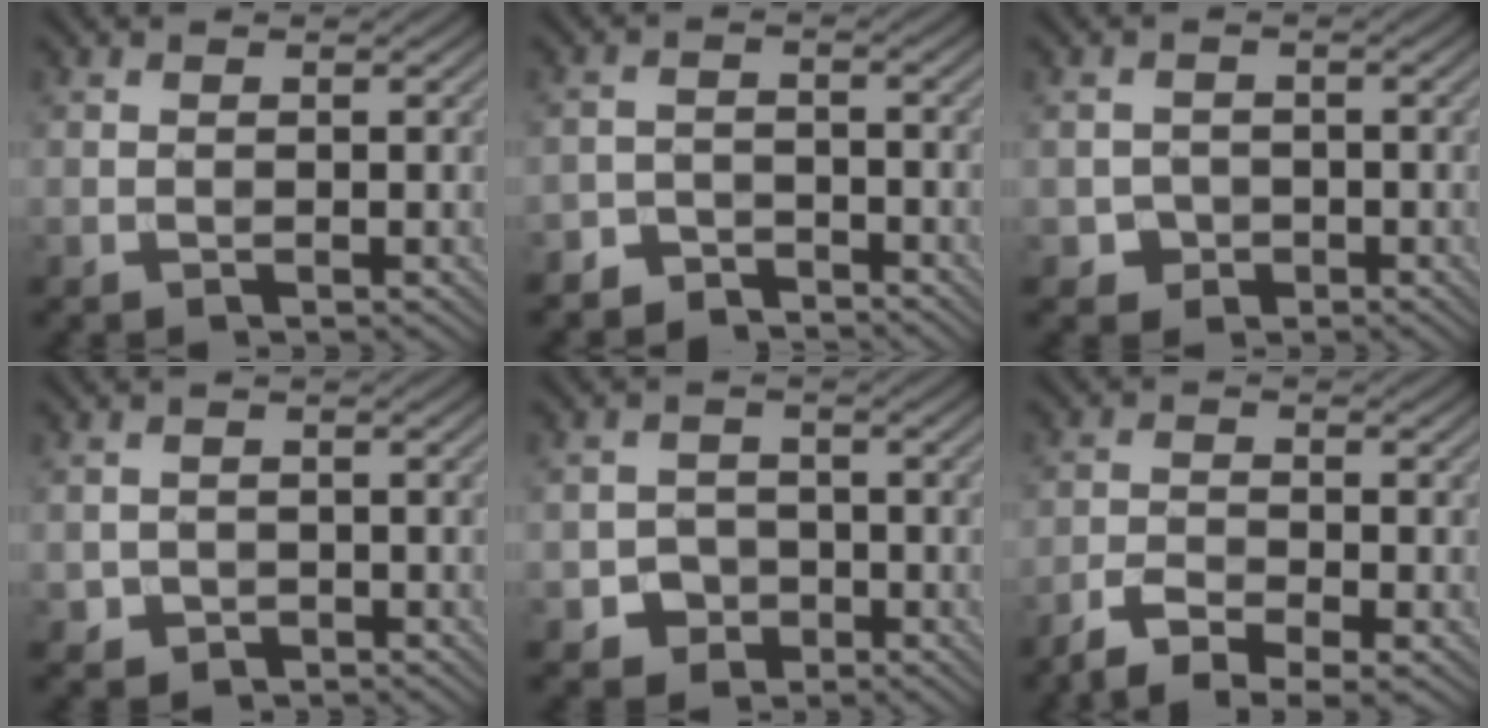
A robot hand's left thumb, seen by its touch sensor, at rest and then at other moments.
{"total": 3.2, "force": [-3.1, 0.9, -0.2], "torque": [0.010, 0.007, -0.063]}
{"total": 1.9, "force": [-0.9, 1.6, 0.0], "torque": [0.002, -0.005, -0.019]}
{"total": 1.5, "force": [-0.8, 1.3, -0.2], "torque": [0.004, -0.006, -0.016]}
{"total": 2.8, "force": [-1.5, 2.3, 0.3], "torque": [0.002, 0.002, -0.030]}
{"total": 5.1, "force": [-4.1, 1.1, 2.9], "torque": [-0.064, -0.008, -0.080]}